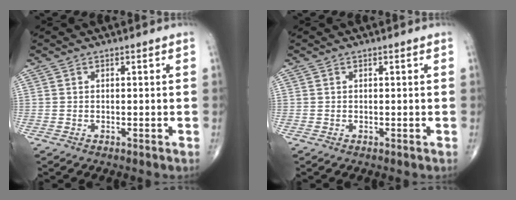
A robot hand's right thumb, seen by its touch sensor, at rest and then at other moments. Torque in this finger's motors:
{"motor_torque": [0.00, 0.00, -0.03, 0.03, 0.00]}